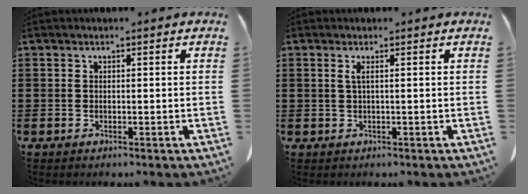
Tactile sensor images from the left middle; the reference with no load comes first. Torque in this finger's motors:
{"motor_torque": [-0.01, -0.16, 0.40, 0.09]}